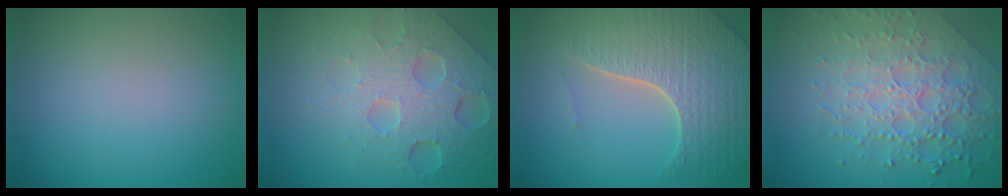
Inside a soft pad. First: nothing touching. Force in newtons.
{"total": 7.9, "press": 5.5, "slide": 5.7}
{"total": 7.0, "press": 5.2, "slide": 4.7}
{"total": 7.7, "press": 5.4, "slide": 5.5}